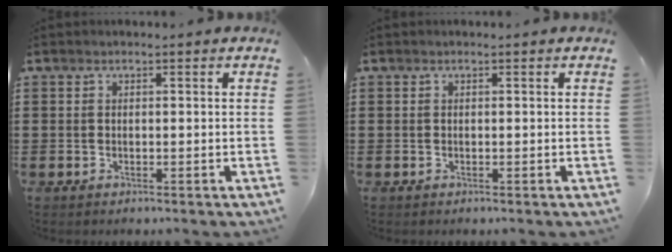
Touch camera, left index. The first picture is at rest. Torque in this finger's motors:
{"motor_torque": [-0.05, -0.08, -0.06, 0.00]}